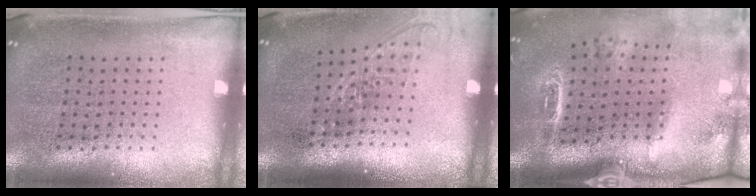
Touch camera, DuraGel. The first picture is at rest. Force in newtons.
{"total": 1.3, "press": 1.0, "slide": 0.8}
{"total": 2.6, "press": 2.0, "slide": 1.7}